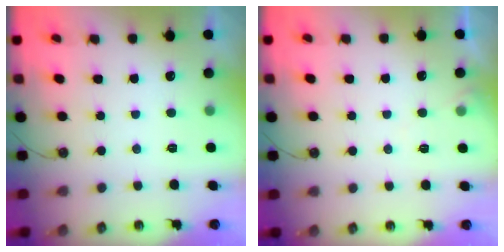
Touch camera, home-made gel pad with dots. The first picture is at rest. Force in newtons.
{"total": 4.1, "press": 4.1, "slide": 0.7}